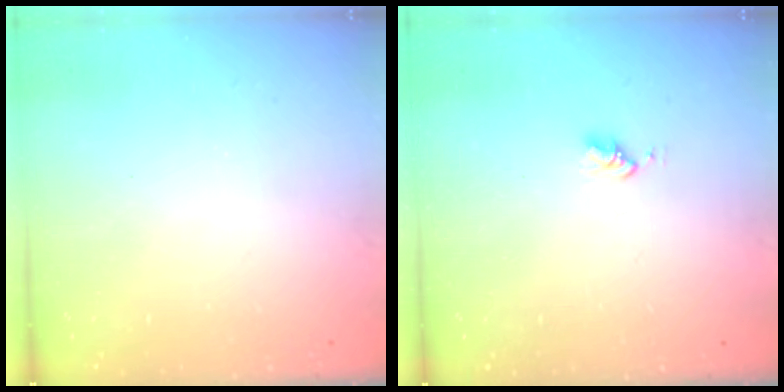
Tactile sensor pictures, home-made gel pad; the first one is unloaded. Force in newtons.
{"total": 2.6, "press": 2.6, "slide": 0.4}